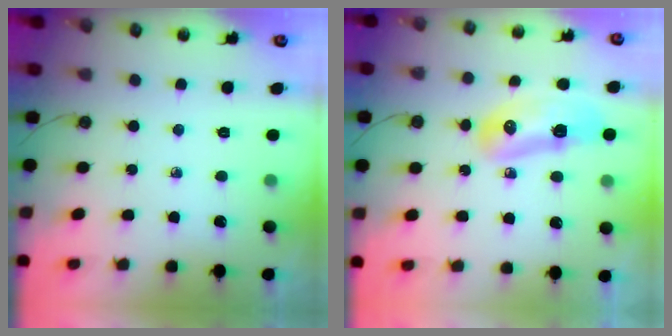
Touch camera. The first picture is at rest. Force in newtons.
{"total": 10.6, "press": 10.5, "slide": 1.5}